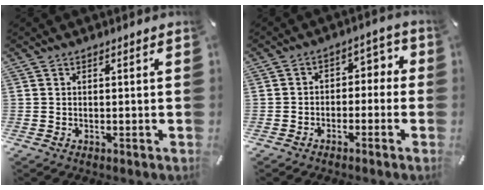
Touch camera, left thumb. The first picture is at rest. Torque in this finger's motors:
{"motor_torque": [-0.19, -0.15, 0.18, 0.28, 0.00]}